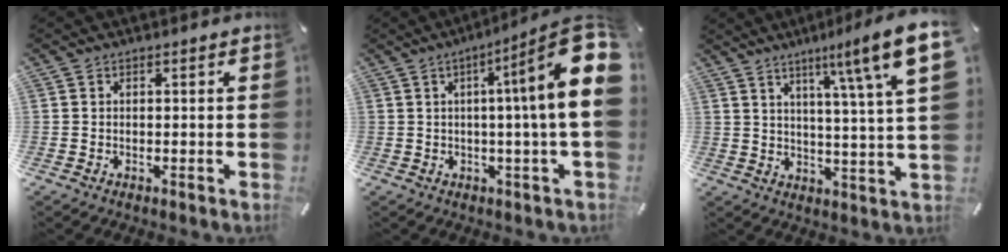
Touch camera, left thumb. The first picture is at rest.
{"total": 18.0, "force": [3.7, 0.8, 17.5], "torque": [-0.255, -0.035, 0.038]}
{"total": 15.7, "force": [7.9, 1.6, 13.4], "torque": [-0.196, -0.044, 0.110]}